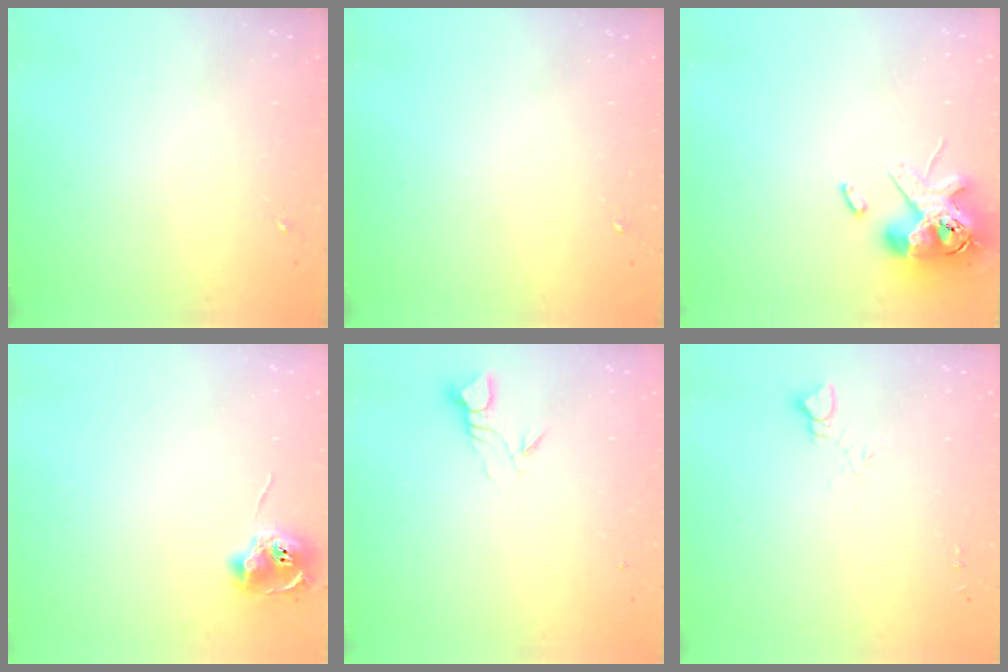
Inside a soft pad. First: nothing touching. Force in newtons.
{"total": 0.0}
{"total": 13.9, "press": 13.7, "slide": 2.4}
{"total": 8.7, "press": 8.7, "slide": 0.4}
{"total": 3.7, "press": 3.7, "slide": 0.3}
{"total": 6.0, "press": 6.0, "slide": 0.4}